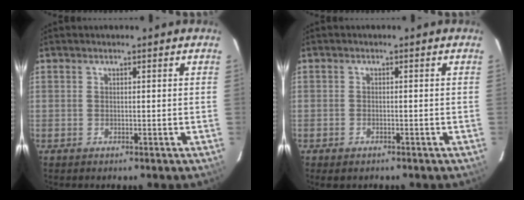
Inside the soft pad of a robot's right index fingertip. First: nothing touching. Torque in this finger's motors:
{"motor_torque": [0.20, -0.41, -0.14, -0.04]}